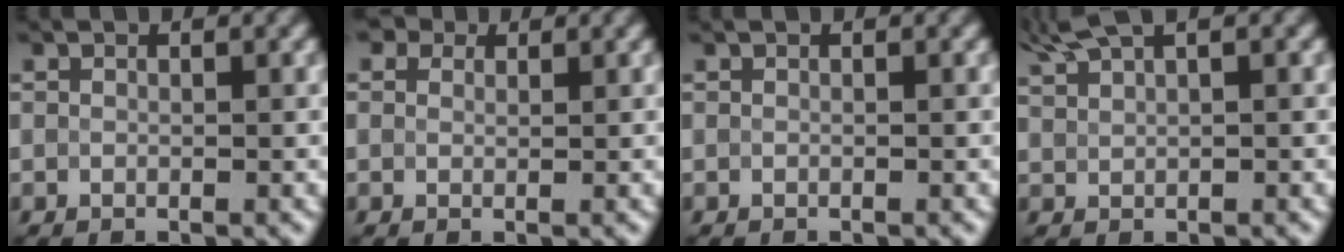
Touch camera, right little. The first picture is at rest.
{"total": 3.0, "force": [1.9, 1.9, 1.3], "torque": [-0.025, 0.019, 0.000]}
{"total": 0.0}
{"total": 3.3, "force": [2.9, 0.2, 1.6], "torque": [-0.044, 0.023, 0.063]}